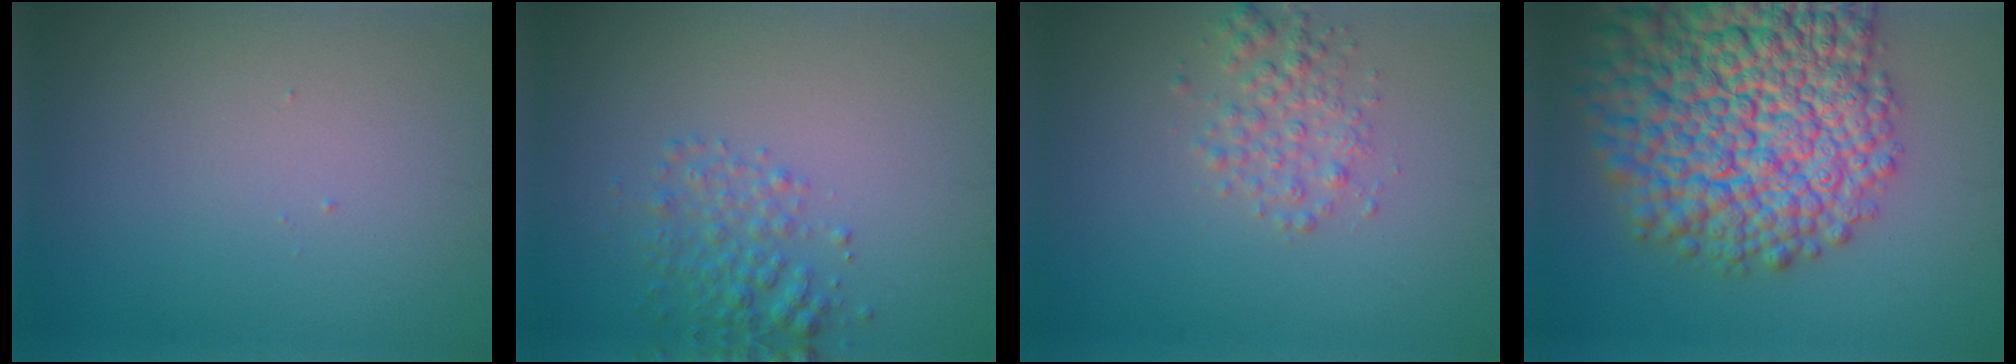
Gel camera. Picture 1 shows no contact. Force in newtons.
{"total": 2.5, "press": 2.5, "slide": 0.1}
{"total": 2.4, "press": 2.4, "slide": 0.1}
{"total": 16.3, "press": 16.3, "slide": 0.7}